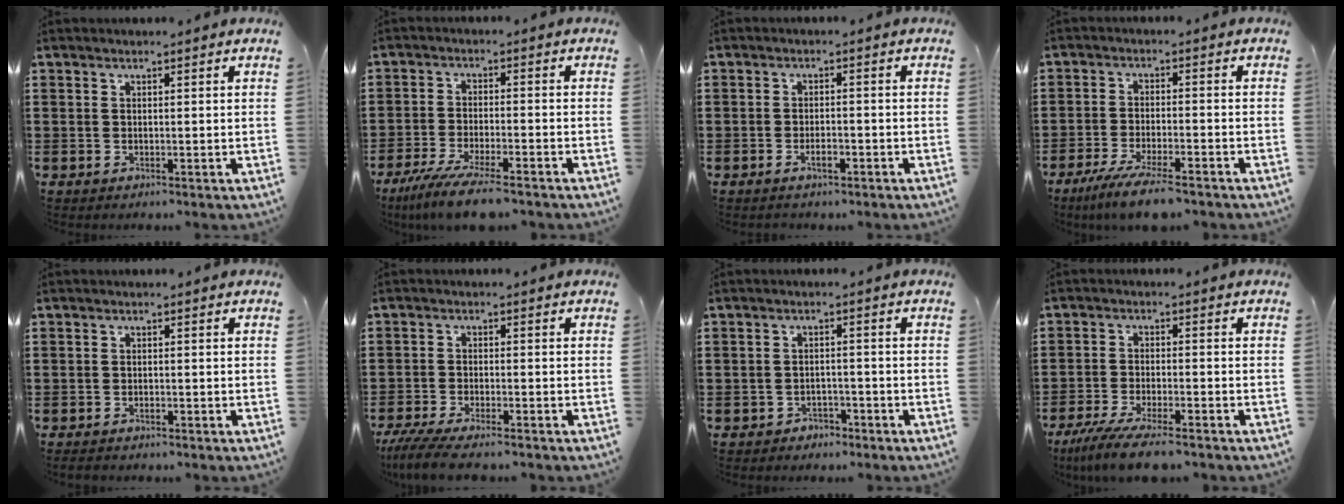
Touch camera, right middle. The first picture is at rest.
{"total": 6.9, "force": [-5.6, 0.2, 4.1], "torque": [-0.088, -0.015, -0.105]}
{"total": 2.3, "force": [-1.3, 0.9, 1.7], "torque": [-0.031, 0.003, -0.024]}
{"total": 6.0, "force": [-4.9, 0.2, 3.5], "torque": [-0.073, -0.015, -0.091]}
{"total": 0.7, "force": [-0.7, 0.1, 0.3], "torque": [-0.008, -0.002, -0.013]}
{"total": 4.2, "force": [-3.8, 0.2, 1.9], "torque": [-0.052, -0.016, -0.078]}
{"total": 1.8, "force": [-1.7, 0.6, -0.1], "torque": [-0.007, 0.003, -0.039]}
{"total": 5.9, "force": [-4.9, 0.2, 3.3], "torque": [-0.079, -0.019, -0.095]}